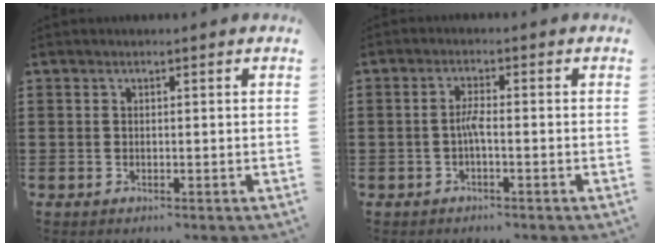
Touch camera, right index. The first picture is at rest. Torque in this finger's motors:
{"motor_torque": [0.63, -0.36, 0.16, 0.07]}